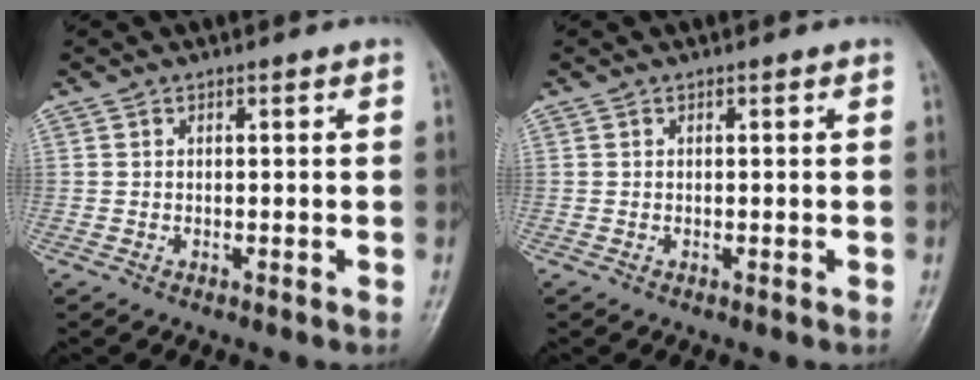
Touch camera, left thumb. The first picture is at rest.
{"total": 0.0}